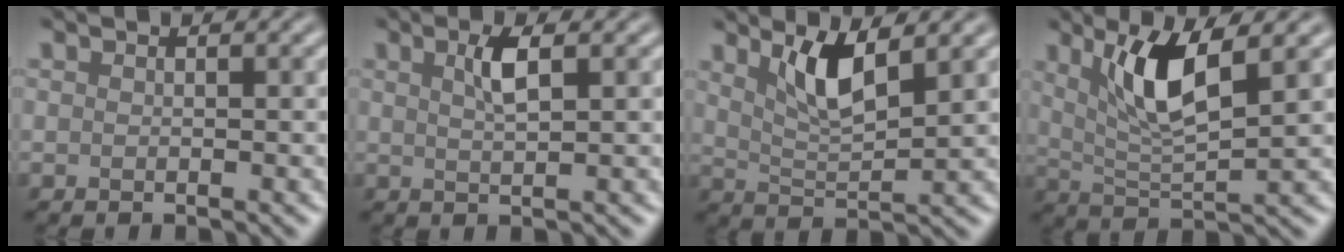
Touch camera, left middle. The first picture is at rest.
{"total": 2.3, "force": [1.0, 0.6, 2.0], "torque": [-0.038, 0.004, 0.017]}
{"total": 4.2, "force": [2.3, 1.1, 3.4], "torque": [-0.069, -0.005, 0.046]}
{"total": 5.7, "force": [2.3, 1.4, 5.1], "torque": [-0.099, -0.005, 0.045]}